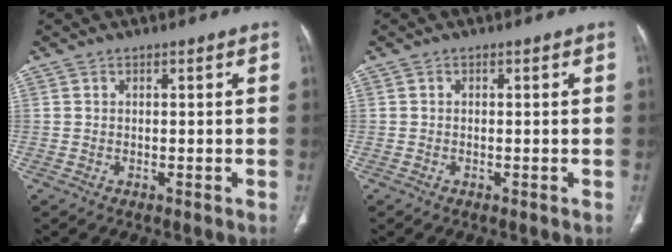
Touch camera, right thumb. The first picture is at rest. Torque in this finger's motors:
{"motor_torque": [0.17, 0.02, 0.15, -0.11, 0.00]}